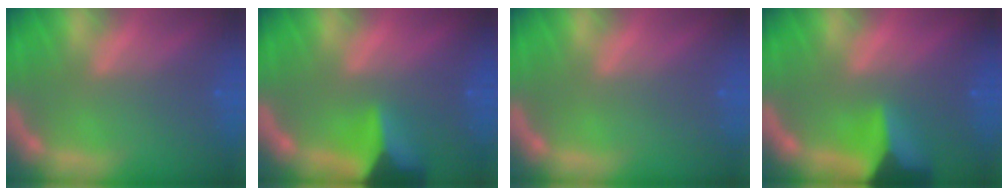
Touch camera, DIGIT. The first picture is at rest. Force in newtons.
{"total": 6.5}
{"total": 0.0}
{"total": 7.0}